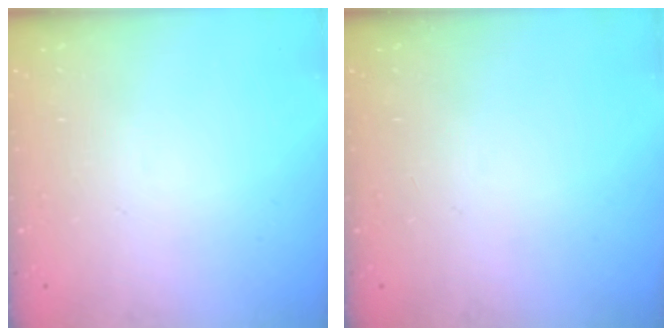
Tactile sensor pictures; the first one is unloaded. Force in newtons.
{"total": 0.0}